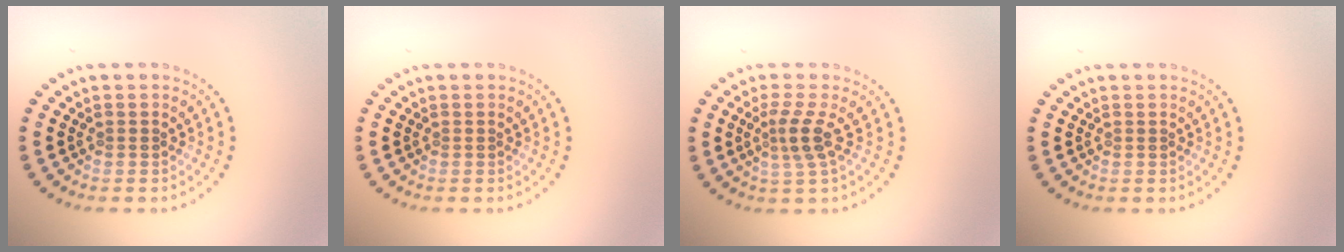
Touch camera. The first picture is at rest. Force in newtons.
{"total": 0.0}
{"total": 2.5, "press": 1.9, "slide": 1.7}
{"total": 0.0}